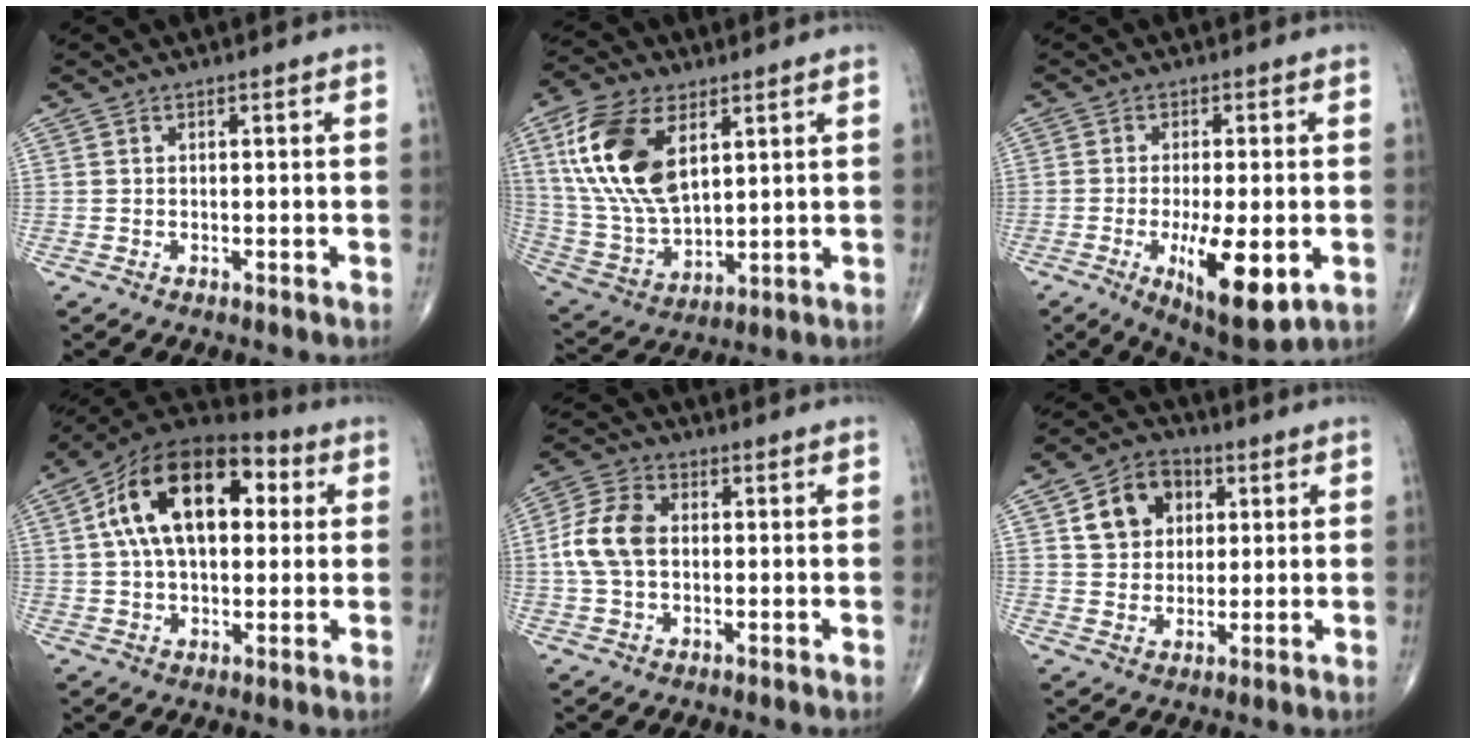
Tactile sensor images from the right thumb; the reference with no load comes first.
{"total": 18.7, "force": [6.7, 10.2, 14.2], "torque": [-0.275, -0.023, 0.132]}
{"total": 12.3, "force": [-3.4, 4.0, 11.2], "torque": [-0.175, -0.019, -0.045]}
{"total": 20.9, "force": [4.9, 11.9, 16.5], "torque": [-0.258, 0.024, 0.069]}
{"total": 9.0, "force": [0.3, 6.2, 6.6], "torque": [-0.134, 0.020, 0.000]}
{"total": 10.3, "force": [3.3, 8.2, 5.3], "torque": [-0.054, -0.003, 0.054]}